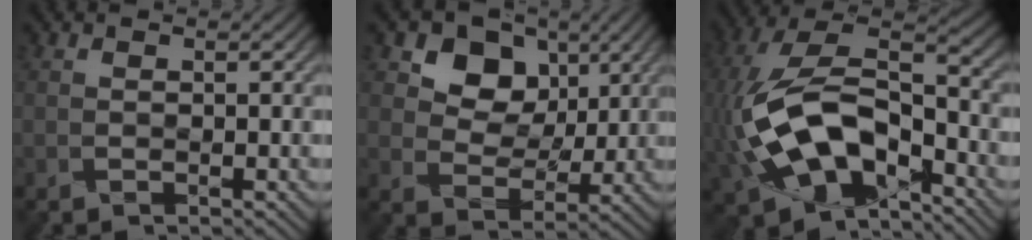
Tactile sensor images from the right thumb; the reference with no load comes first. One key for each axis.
{"total": 8.9, "fx": 4.3, "fy": 6.6, "fz": 4.1, "tx": -0.072, "ty": -0.003, "tz": 0.061}
{"total": 16.6, "fx": -5.2, "fy": 9.0, "fz": 12.9, "tx": -0.285, "ty": -0.014, "tz": -0.090}